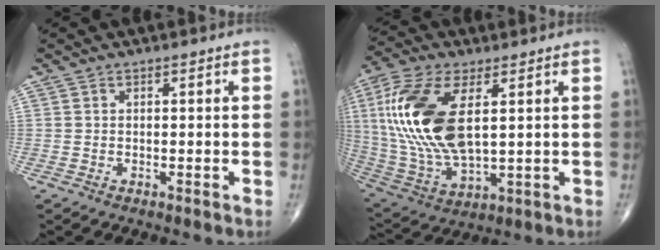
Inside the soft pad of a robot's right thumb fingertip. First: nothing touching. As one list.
[{"total": 20.6, "force": [4.3, 9.8, 17.6], "torque": [-0.382, -0.017, 0.083]}]